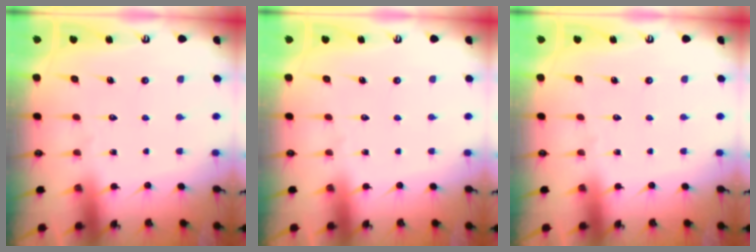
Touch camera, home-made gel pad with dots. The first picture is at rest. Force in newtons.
{"total": 0.0}
{"total": 0.0}